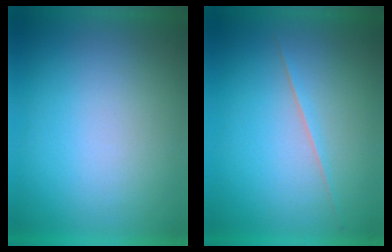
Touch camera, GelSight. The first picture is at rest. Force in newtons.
{"total": 1.8}